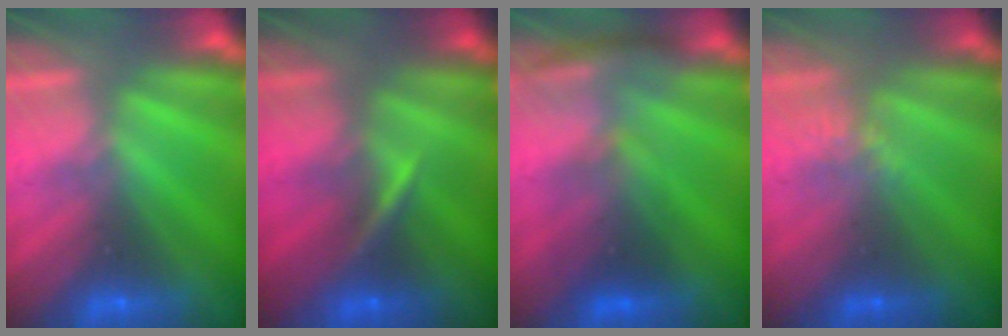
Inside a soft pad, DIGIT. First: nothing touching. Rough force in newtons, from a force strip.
{"total": 3.2}
{"total": 2.7}
{"total": 1.1}